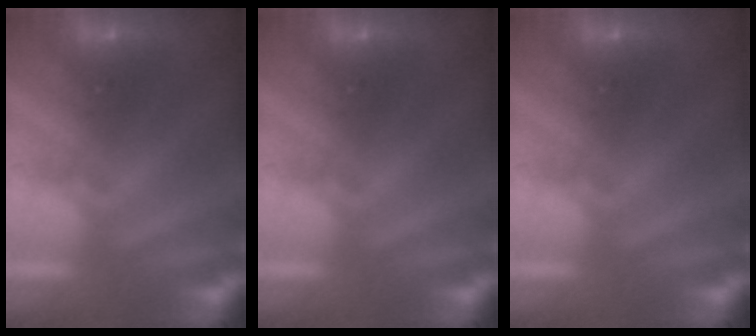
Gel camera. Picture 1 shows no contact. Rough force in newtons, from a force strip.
{"total": 0.0}
{"total": 0.0}